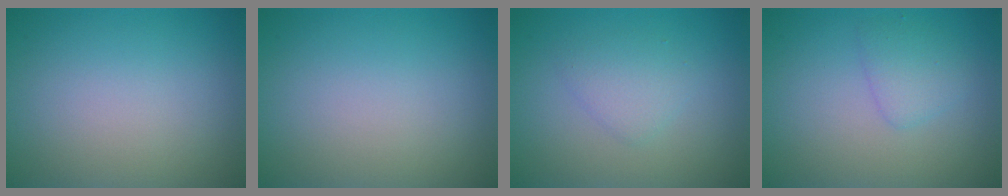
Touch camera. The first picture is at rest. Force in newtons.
{"total": 0.0}
{"total": 1.9, "press": 1.9, "slide": 0.2}
{"total": 1.9, "press": 1.9, "slide": 0.0}